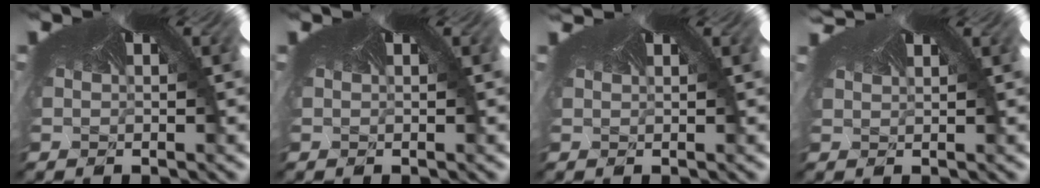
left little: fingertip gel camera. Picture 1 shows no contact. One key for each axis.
{"total": 0.0}
{"total": 0.5, "fx": 0.3, "fy": 0.0, "fz": -0.4, "tx": -0.002, "ty": 0.002, "tz": 0.002}
{"total": 0.6, "fx": 0.5, "fy": 0.4, "fz": 0.0, "tx": -0.024, "ty": 0.002, "tz": 0.007}